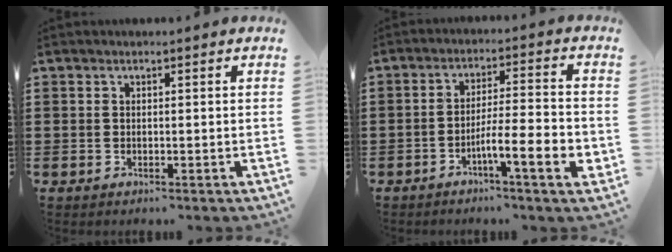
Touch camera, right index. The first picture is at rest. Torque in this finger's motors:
{"motor_torque": [0.73, -0.55, 0.61, 0.13]}